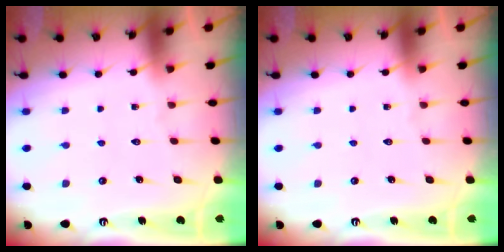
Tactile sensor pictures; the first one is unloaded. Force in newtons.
{"total": 0.0}